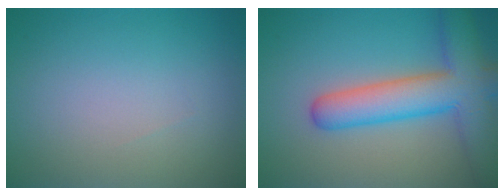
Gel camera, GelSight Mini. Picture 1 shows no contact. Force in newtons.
{"total": 8.2, "press": 8.2, "slide": 0.3}